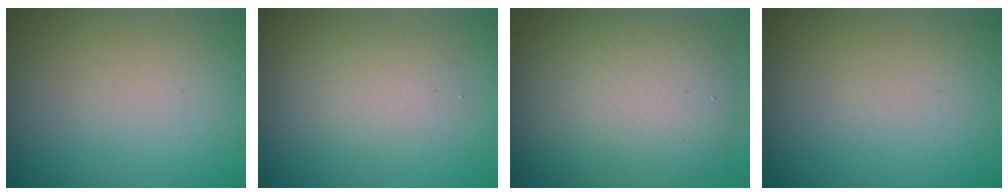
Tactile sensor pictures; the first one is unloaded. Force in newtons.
{"total": 2.6, "press": 2.6, "slide": 0.2}
{"total": 7.5, "press": 7.5, "slide": 0.8}
{"total": 0.0}